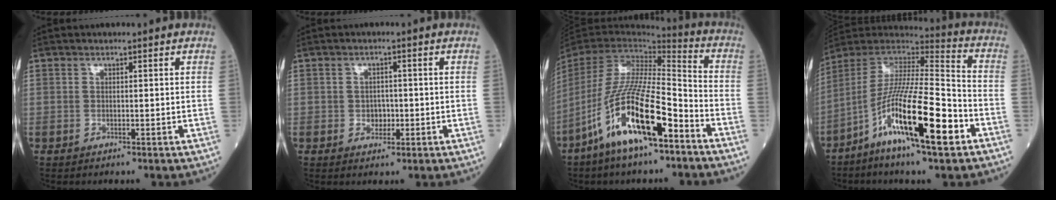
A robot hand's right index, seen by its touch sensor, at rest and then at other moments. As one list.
[{"total": 2.1, "force": [-0.5, 1.7, 1.2], "torque": [-0.014, 0.005, -0.003]}, {"total": 17.6, "force": [-10.1, 3.1, 14.0], "torque": [-0.296, -0.027, -0.188]}, {"total": 17.8, "force": [-8.1, 1.9, 15.7], "torque": [-0.297, -0.018, -0.147]}]